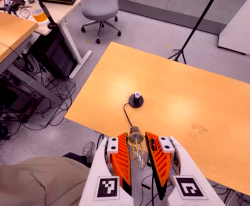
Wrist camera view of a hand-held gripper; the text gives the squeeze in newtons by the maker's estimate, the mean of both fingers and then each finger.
{"total": 21.0, "left": 22.5, "right": 19.5}